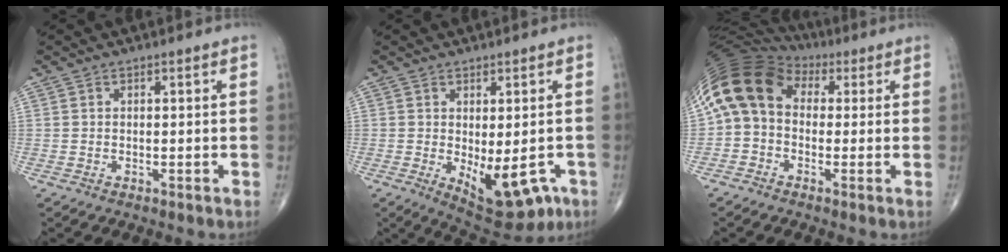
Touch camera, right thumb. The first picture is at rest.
{"total": 11.2, "force": [-3.3, 5.3, 9.3], "torque": [-0.106, -0.005, -0.031]}
{"total": 12.6, "force": [1.7, 9.5, 8.1], "torque": [-0.149, 0.045, 0.020]}